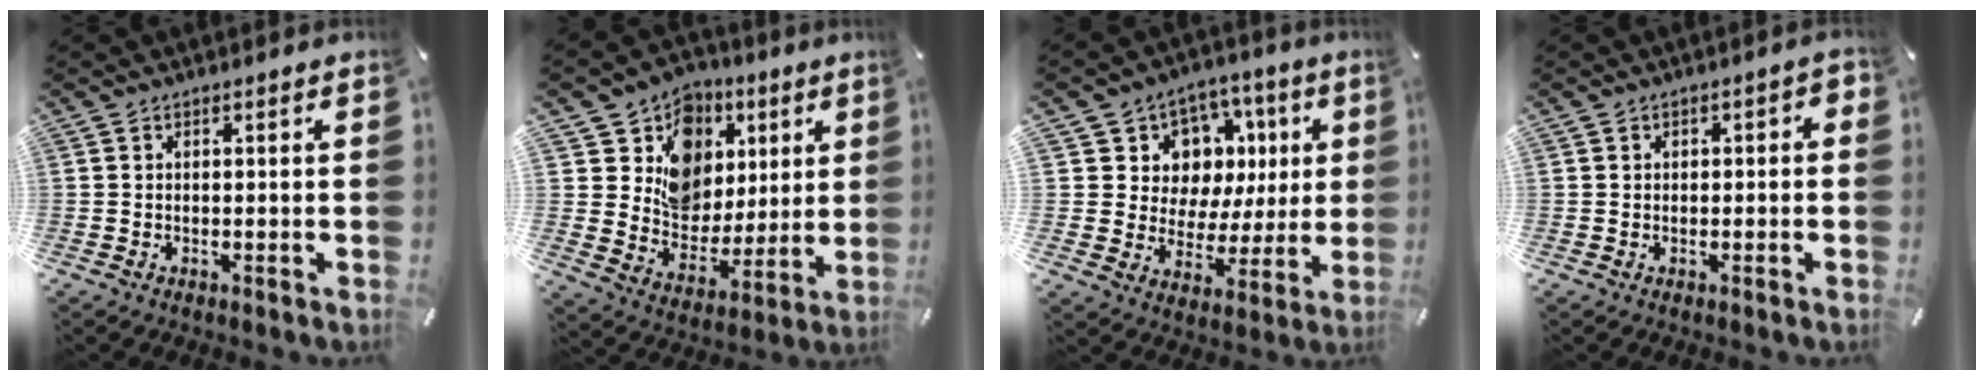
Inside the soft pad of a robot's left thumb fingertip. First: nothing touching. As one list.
[{"total": 13.6, "force": [4.4, 12.4, 3.6], "torque": [-0.052, -0.034, 0.087]}, {"total": 10.3, "force": [2.6, 9.8, 1.9], "torque": [-0.023, -0.033, 0.054]}, {"total": 1.5, "force": [-0.5, 1.1, 0.8], "torque": [-0.013, 0.007, -0.011]}]